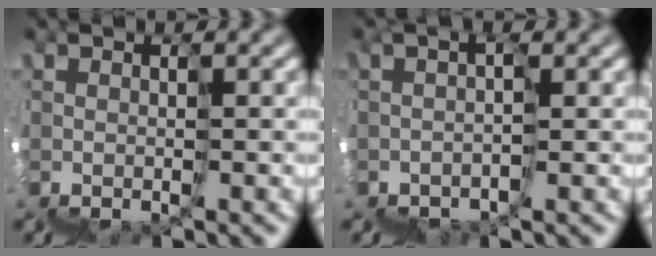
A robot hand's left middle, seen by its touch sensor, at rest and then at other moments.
{"total": 0.5, "force": [0.3, -0.4, 0.1], "torque": [-0.008, 0.007, 0.003]}